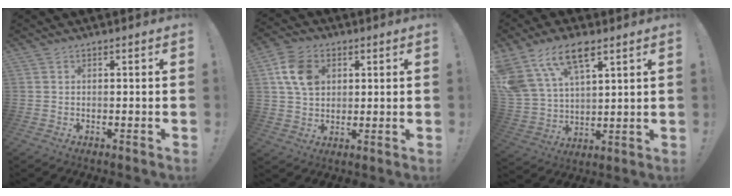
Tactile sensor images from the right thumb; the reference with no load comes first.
{"total": 11.2, "force": [3.3, 8.5, 6.5], "torque": [-0.108, 0.008, 0.067]}
{"total": 15.4, "force": [9.2, 8.0, 9.4], "torque": [-0.192, -0.044, 0.170]}